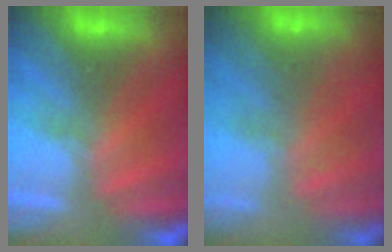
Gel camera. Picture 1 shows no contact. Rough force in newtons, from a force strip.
{"total": 10.0}